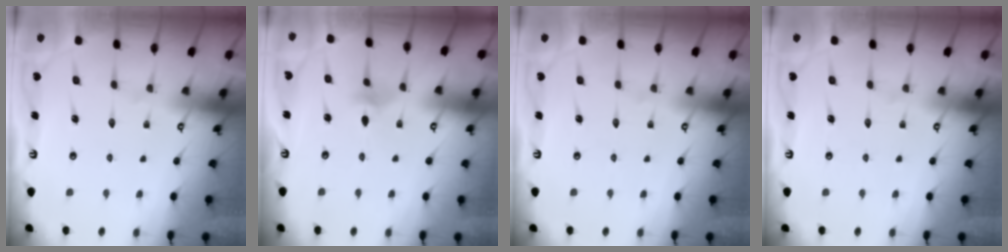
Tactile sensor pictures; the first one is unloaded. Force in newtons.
{"total": 3.8, "press": 3.7, "slide": 0.9}
{"total": 0.0}
{"total": 0.0}